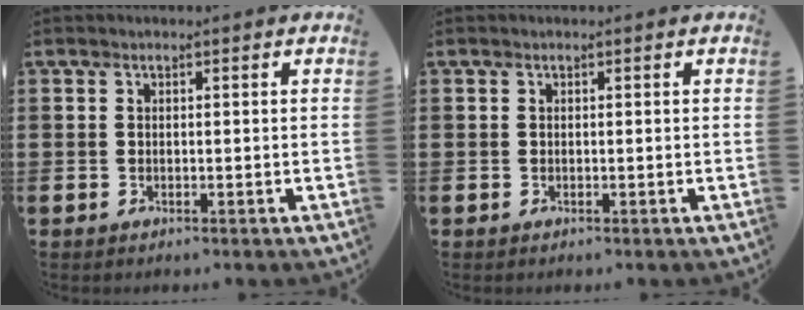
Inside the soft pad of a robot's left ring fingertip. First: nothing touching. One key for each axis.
{"total": 0.0}